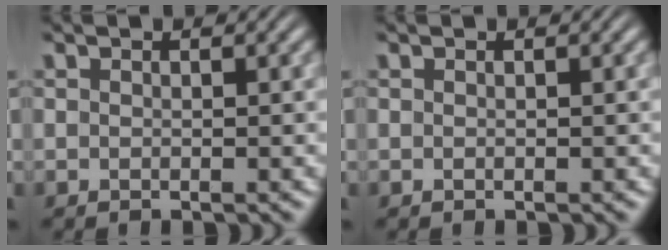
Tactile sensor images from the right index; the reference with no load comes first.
{"total": 0.0}